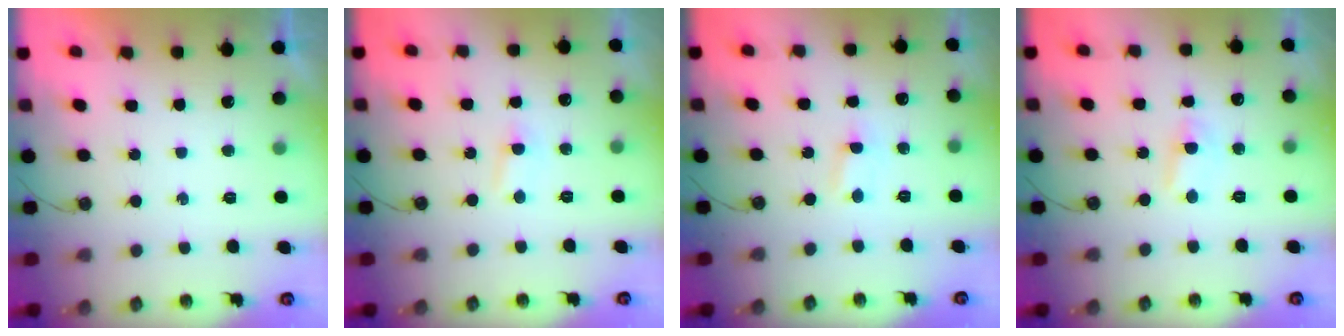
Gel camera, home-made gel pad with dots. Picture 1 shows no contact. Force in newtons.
{"total": 2.8, "press": 2.7, "slide": 0.7}
{"total": 0.6, "press": 0.6, "slide": 0.1}
{"total": 3.5, "press": 3.5, "slide": 0.4}